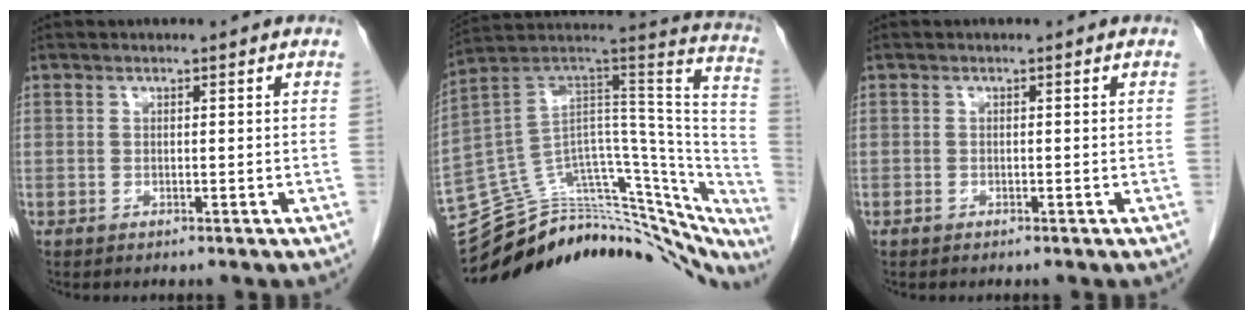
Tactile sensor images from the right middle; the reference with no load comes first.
{"total": 36.3, "force": [-32.6, 10.1, 12.2], "torque": [-0.115, 0.033, -0.416]}
{"total": 0.0}